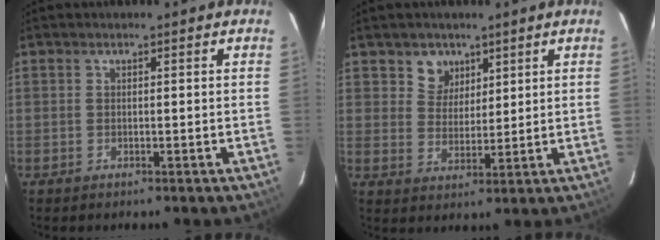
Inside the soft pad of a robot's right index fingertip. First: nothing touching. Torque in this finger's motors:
{"motor_torque": [0.05, 0.06, 0.06, 0.02]}